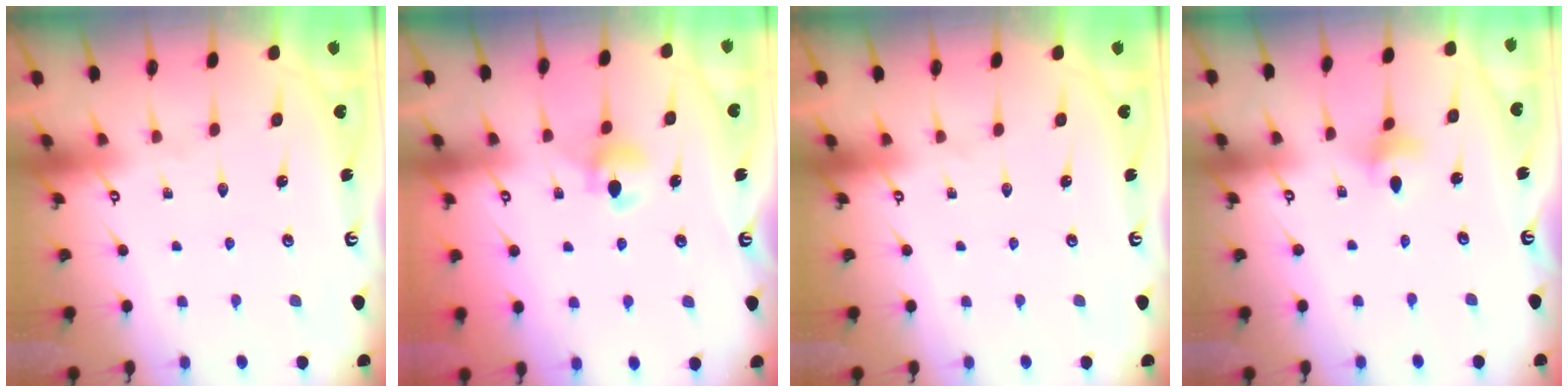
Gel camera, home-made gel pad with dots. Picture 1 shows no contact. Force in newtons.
{"total": 6.0, "press": 6.0, "slide": 0.8}
{"total": 0.0}
{"total": 3.7, "press": 3.7, "slide": 0.4}